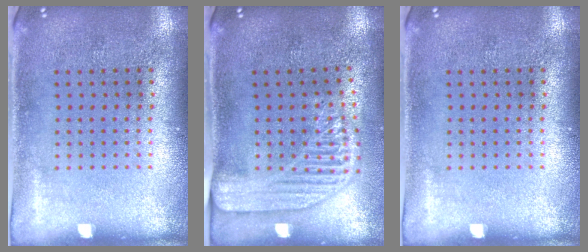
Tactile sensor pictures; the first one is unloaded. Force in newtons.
{"total": 2.2, "press": 1.8, "slide": 1.3}
{"total": 0.0}